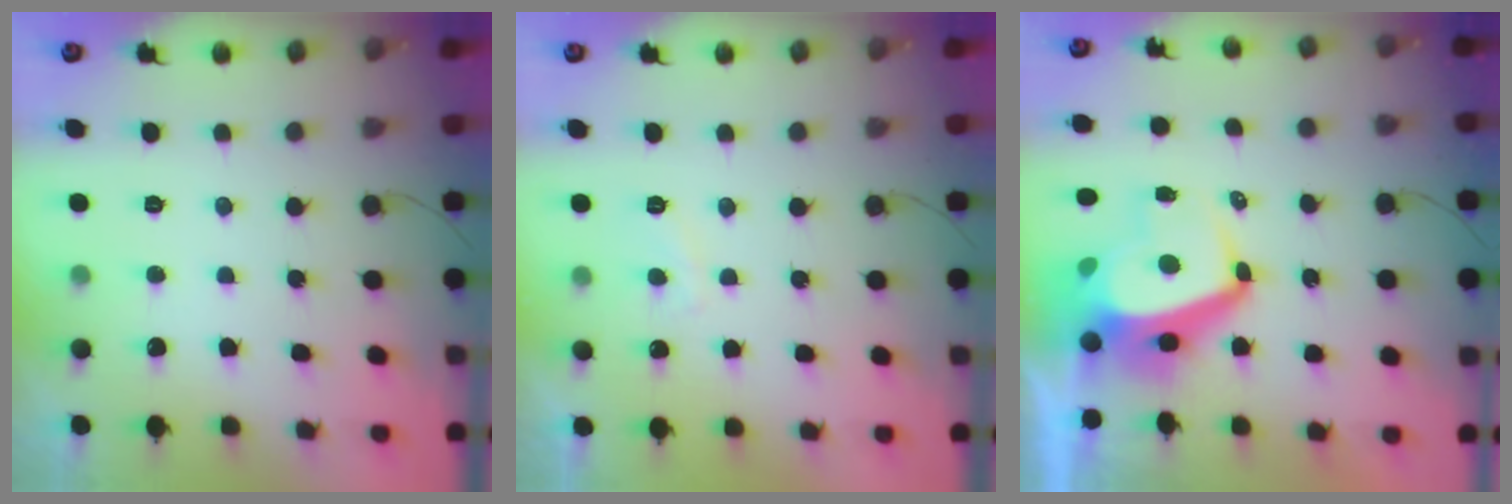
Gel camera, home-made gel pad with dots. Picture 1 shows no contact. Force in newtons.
{"total": 3.1, "press": 2.9, "slide": 0.9}
{"total": 9.4, "press": 9.3, "slide": 1.1}